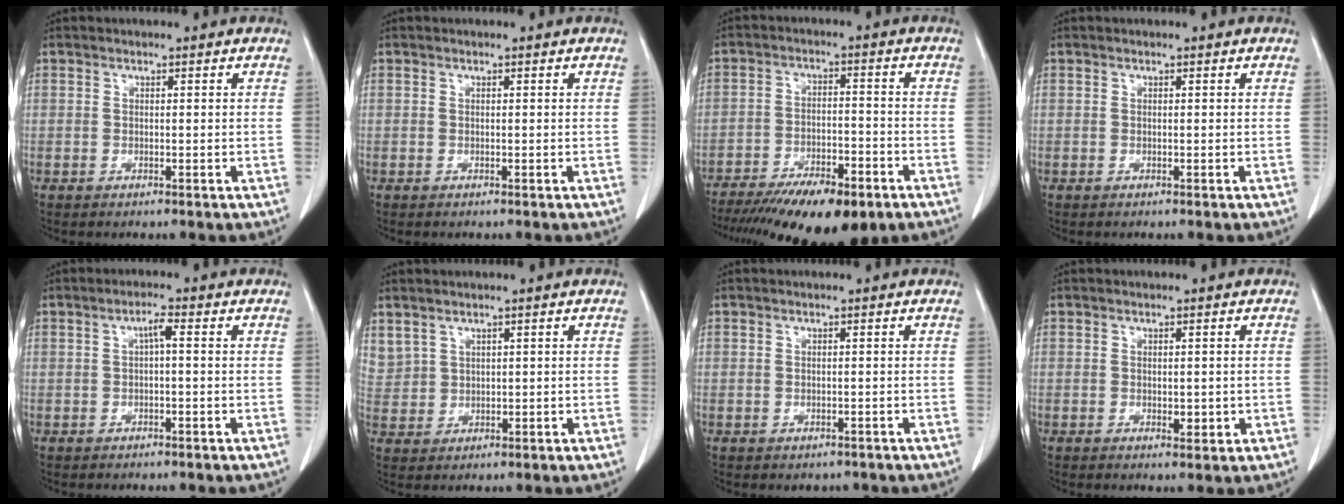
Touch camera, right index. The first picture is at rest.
{"total": 0.0}
{"total": 15.5, "force": [-11.2, 4.6, 9.7], "torque": [-0.153, -0.018, -0.179]}
{"total": 0.0}
{"total": 2.0, "force": [0.2, 0.3, 2.0], "torque": [-0.034, 0.005, 0.004]}
{"total": 4.6, "force": [3.0, 3.3, 1.1], "torque": [-0.030, 0.012, 0.077]}
{"total": 1.7, "force": [-0.8, 1.5, 0.2], "torque": [-0.002, 0.004, -0.007]}
{"total": 1.9, "force": [-0.2, 1.1, 1.5], "torque": [-0.018, -0.001, 0.005]}